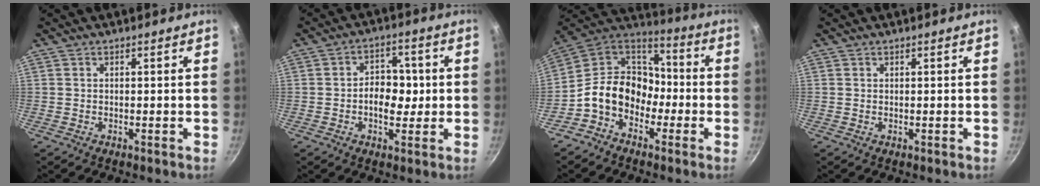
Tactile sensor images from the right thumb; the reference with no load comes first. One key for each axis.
{"total": 7.5, "fx": -0.5, "fy": 5.2, "fz": 5.4, "tx": -0.049, "ty": 0.014, "tz": -0.013}
{"total": 14.1, "fx": -4.7, "fy": 10.9, "fz": 7.6, "tx": -0.110, "ty": 0.077, "tz": -0.101}
{"total": 0.0}